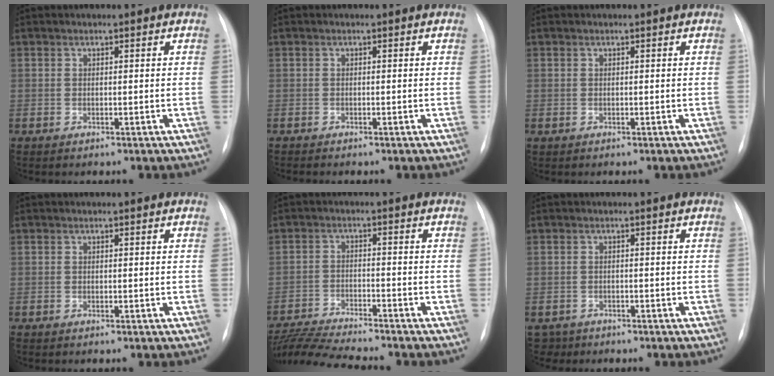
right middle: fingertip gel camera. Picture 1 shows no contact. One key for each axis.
{"total": 0.9, "fx": -0.8, "fy": 0.0, "fz": 0.4, "tx": -0.004, "ty": -0.001, "tz": -0.011}
{"total": 0.0}
{"total": 0.0}
{"total": 12.2, "fx": -11.2, "fy": -0.3, "fz": 4.7, "tx": -0.086, "ty": -0.014, "tz": -0.189}
{"total": 2.5, "fx": -2.1, "fy": 1.3, "fz": -0.6, "tx": 0.006, "ty": 0.001, "tz": -0.036}